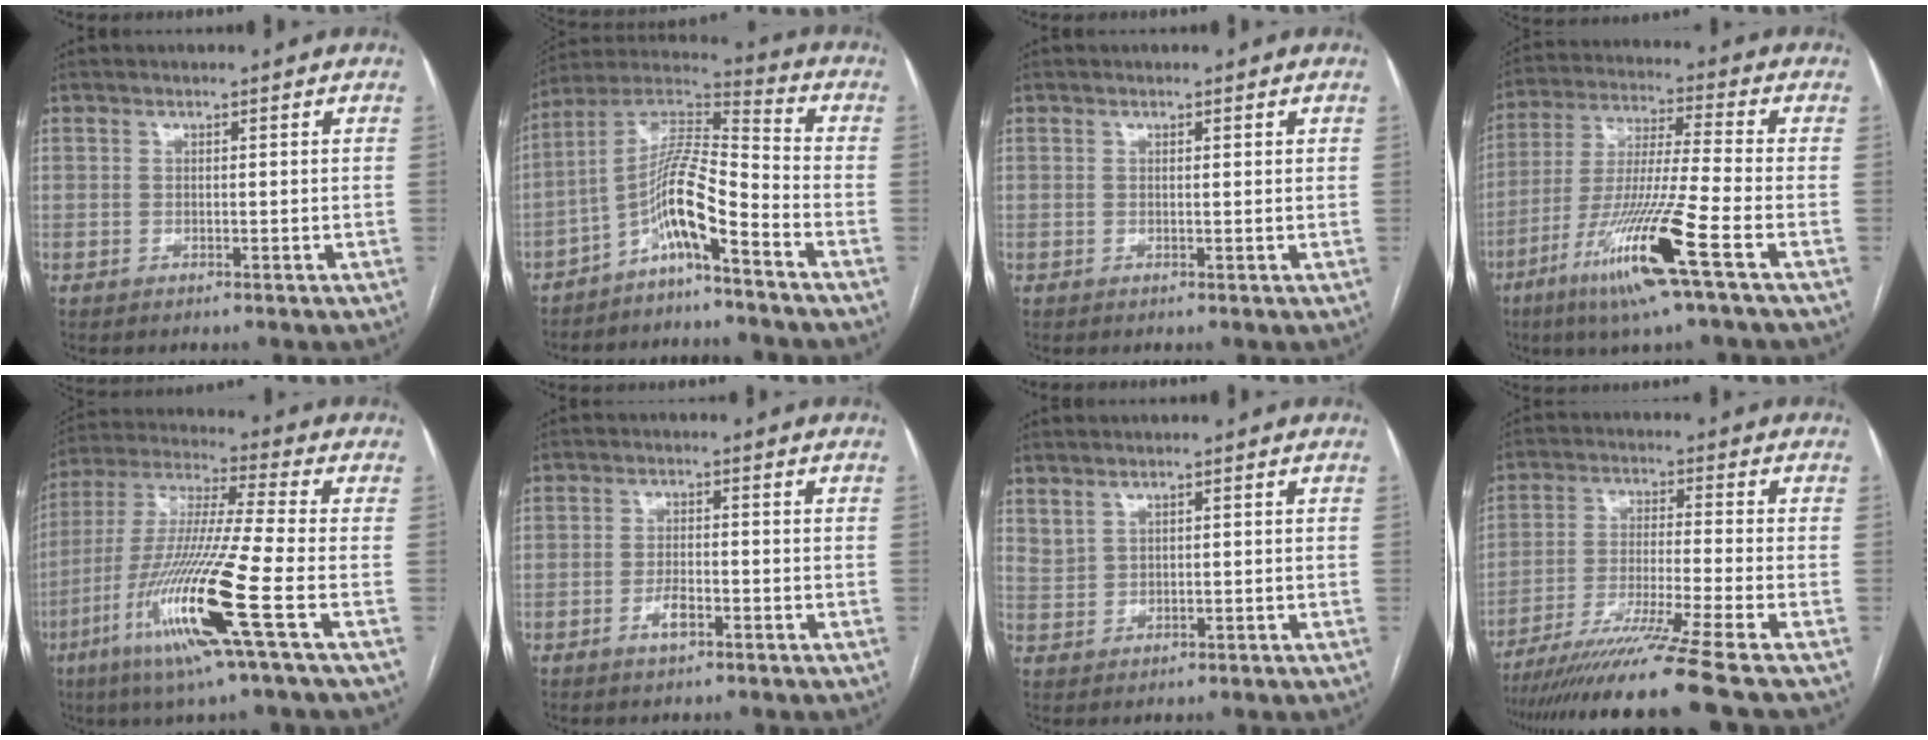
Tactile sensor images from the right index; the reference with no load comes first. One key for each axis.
{"total": 12.4, "fx": -7.1, "fy": 0.2, "fz": 10.1, "tx": -0.188, "ty": 0.019, "tz": -0.131}
{"total": 0.6, "fx": 0.4, "fy": 0.1, "fz": 0.5, "tx": -0.009, "ty": 0.001, "tz": 0.004}
{"total": 15.3, "fx": -7.4, "fy": -1.0, "fz": 13.3, "tx": -0.273, "ty": -0.030, "tz": -0.140}
{"total": 18.2, "fx": -7.1, "fy": -0.9, "fz": 16.7, "tx": -0.354, "ty": -0.030, "tz": -0.141}
{"total": 3.1, "fx": -1.7, "fy": 1.2, "fz": 2.3, "tx": -0.041, "ty": 0.004, "tz": -0.030}
{"total": 1.8, "fx": 1.6, "fy": 0.6, "fz": 0.5, "tx": -0.010, "ty": 0.001, "tz": 0.037}
{"total": 14.1, "fx": -11.4, "fy": -3.4, "fz": 7.4, "tx": -0.112, "ty": -0.041, "tz": -0.188}